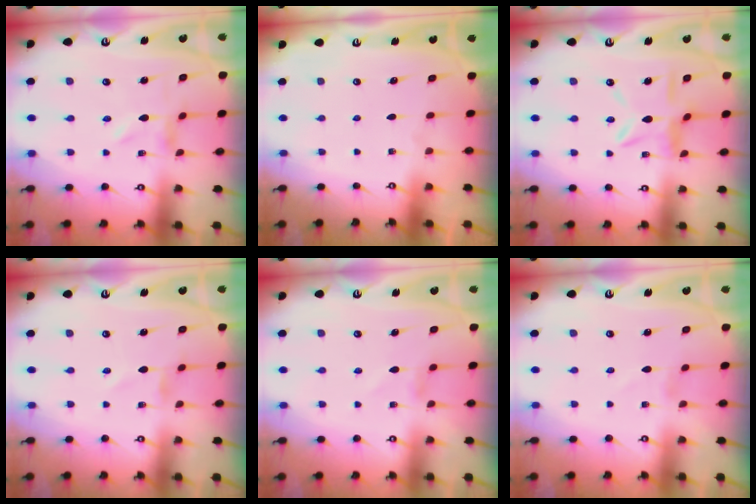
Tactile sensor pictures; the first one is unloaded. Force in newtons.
{"total": 0.0}
{"total": 10.1, "press": 10.0, "slide": 1.0}
{"total": 0.8, "press": 0.8, "slide": 0.2}
{"total": 1.5, "press": 1.4, "slide": 0.3}
{"total": 1.2, "press": 1.2, "slide": 0.1}